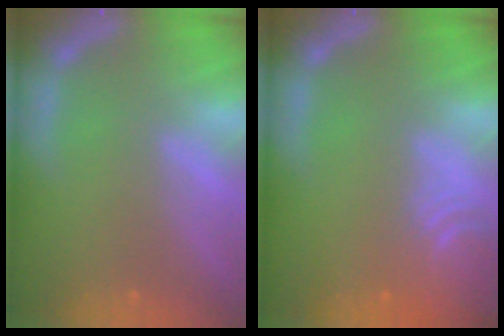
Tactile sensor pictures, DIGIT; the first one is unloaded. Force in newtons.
{"total": 5.5}